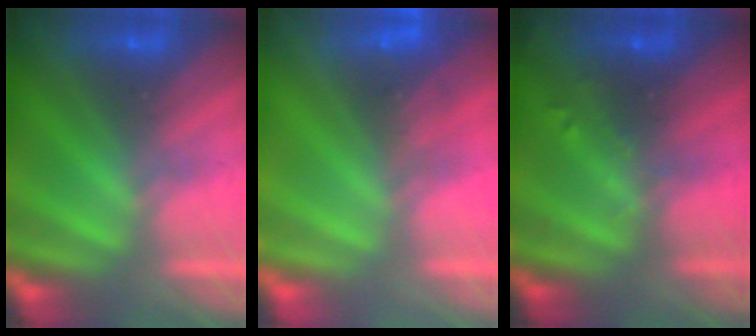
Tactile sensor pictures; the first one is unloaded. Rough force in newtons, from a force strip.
{"total": 2.5}
{"total": 2.8}